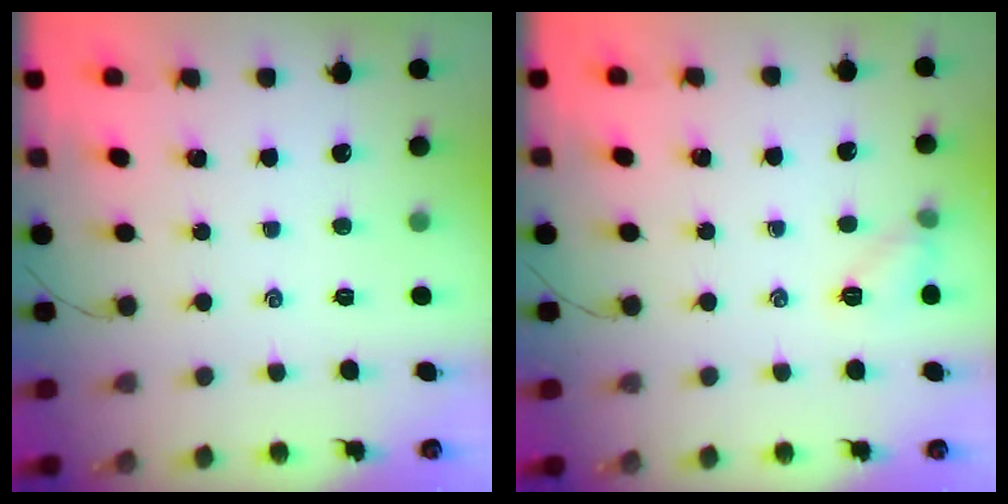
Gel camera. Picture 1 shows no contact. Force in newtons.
{"total": 6.4, "press": 6.2, "slide": 1.5}